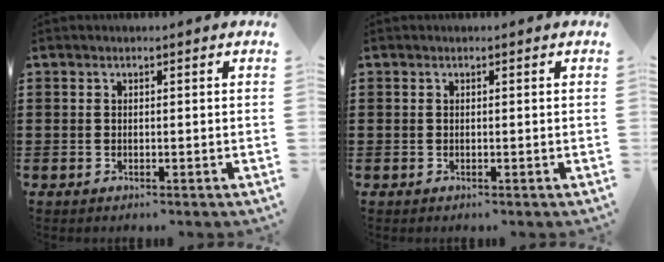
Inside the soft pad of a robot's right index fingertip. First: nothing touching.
{"total": 0.0}